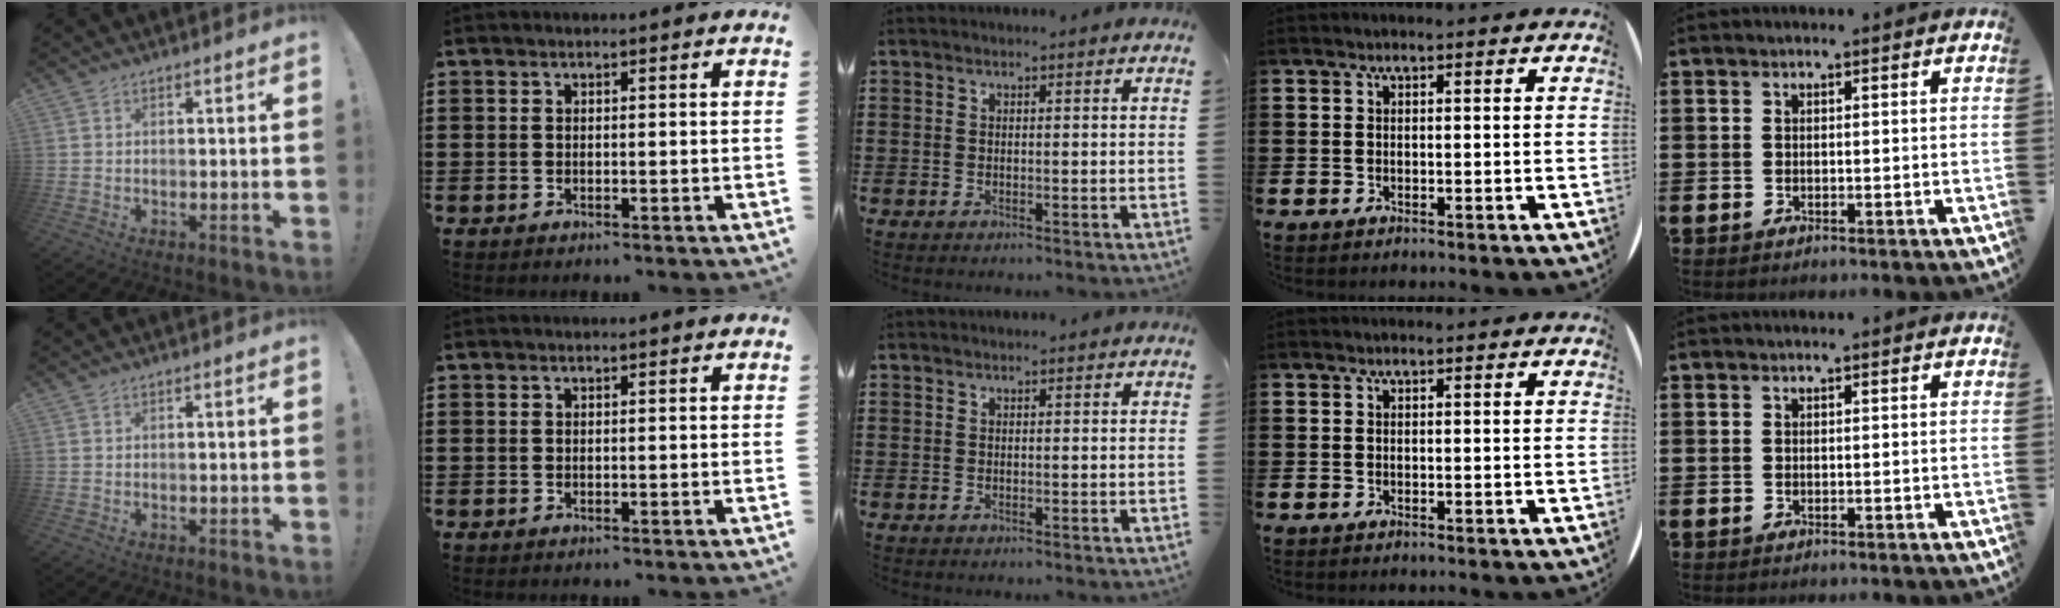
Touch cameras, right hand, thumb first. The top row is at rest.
{}